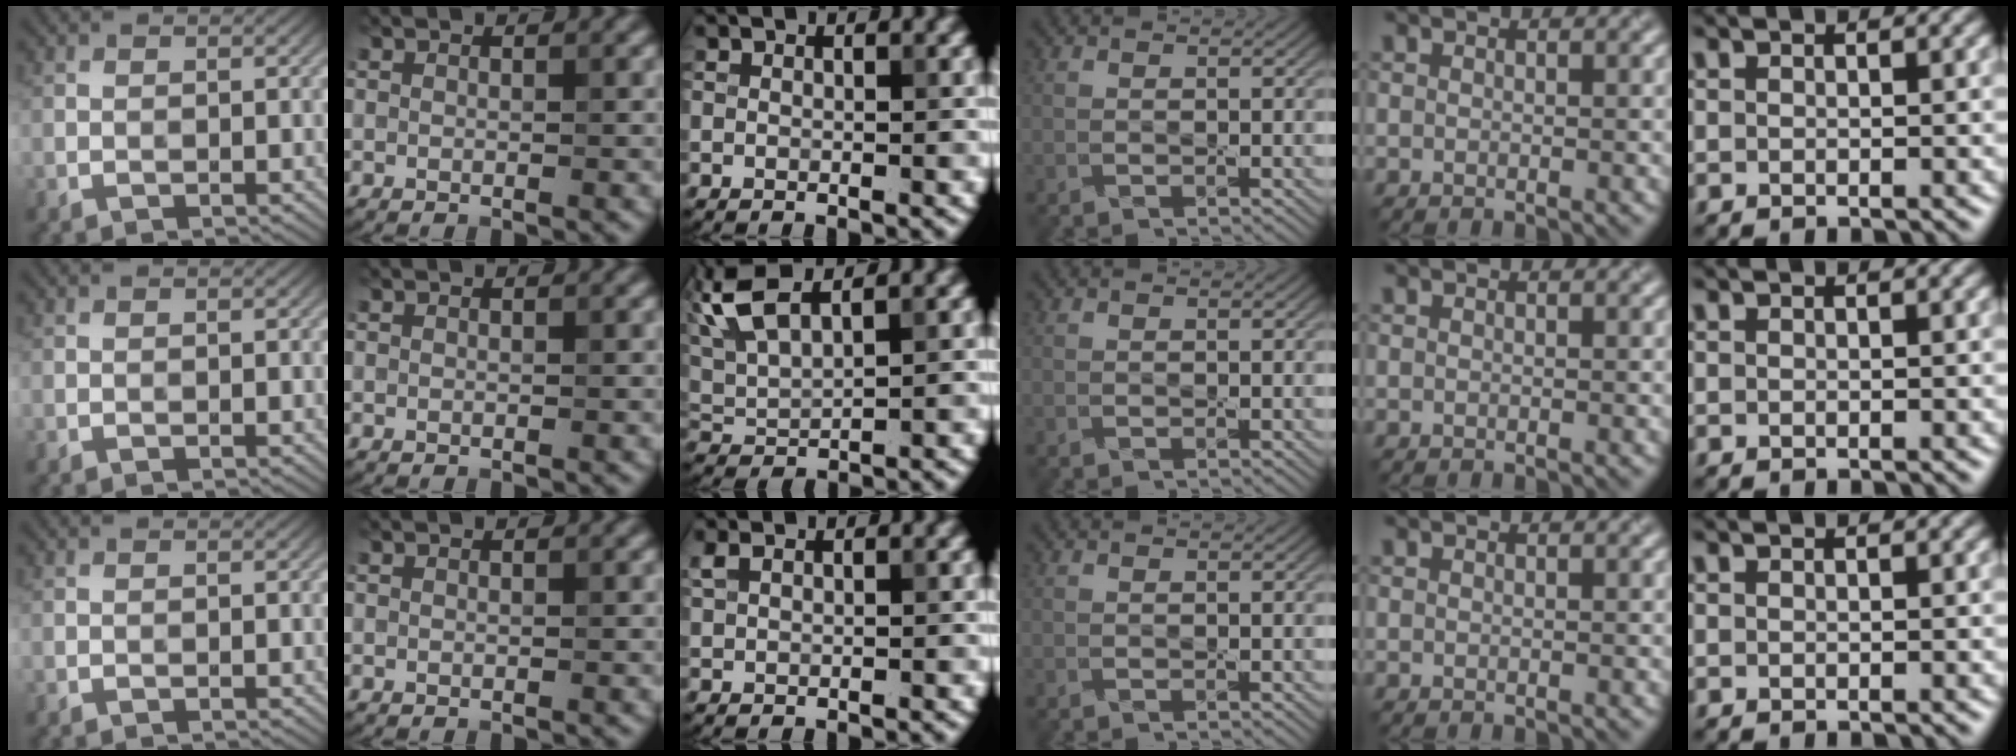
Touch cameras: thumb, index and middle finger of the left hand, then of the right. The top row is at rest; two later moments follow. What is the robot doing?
{"motion": "press", "object": "mouse"}